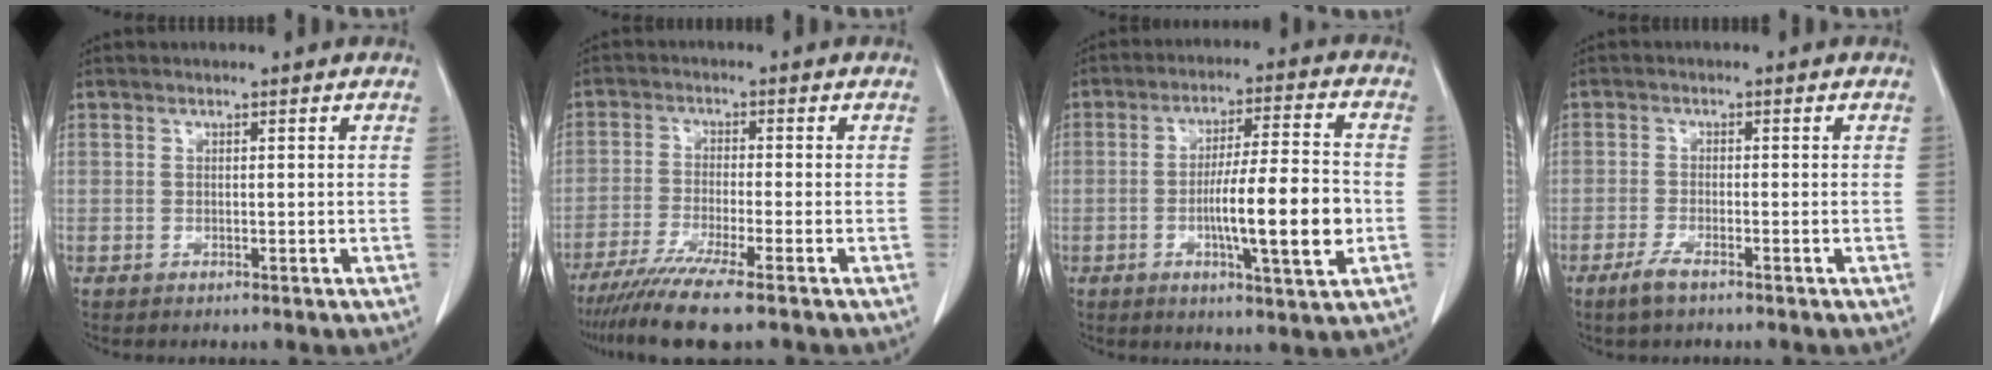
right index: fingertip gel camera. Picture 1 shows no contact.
{"total": 9.2, "force": [-7.0, -0.6, 6.0], "torque": [-0.097, -0.026, -0.116]}
{"total": 12.4, "force": [-2.6, 0.9, 12.1], "torque": [-0.196, 0.000, -0.044]}
{"total": 2.8, "force": [-1.9, 0.5, 2.0], "torque": [-0.047, -0.004, -0.036]}